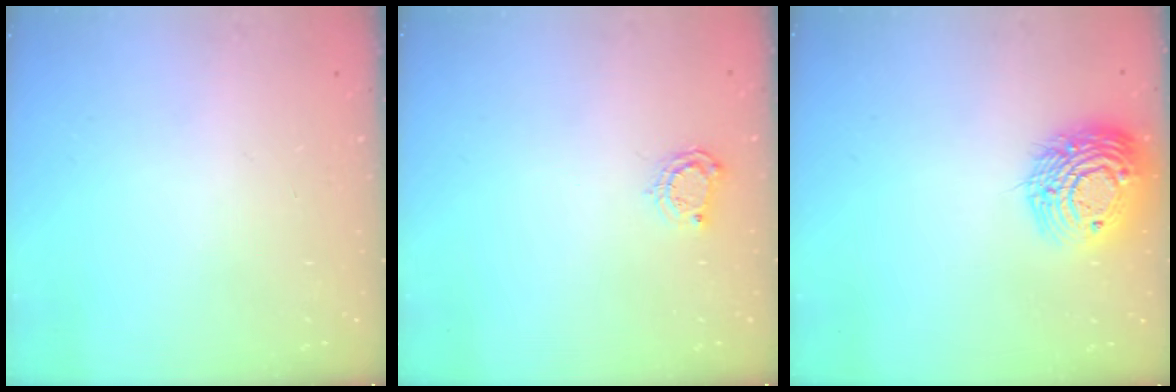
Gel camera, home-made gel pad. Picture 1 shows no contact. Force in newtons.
{"total": 5.7, "press": 5.7, "slide": 0.8}
{"total": 15.6, "press": 15.6, "slide": 1.4}